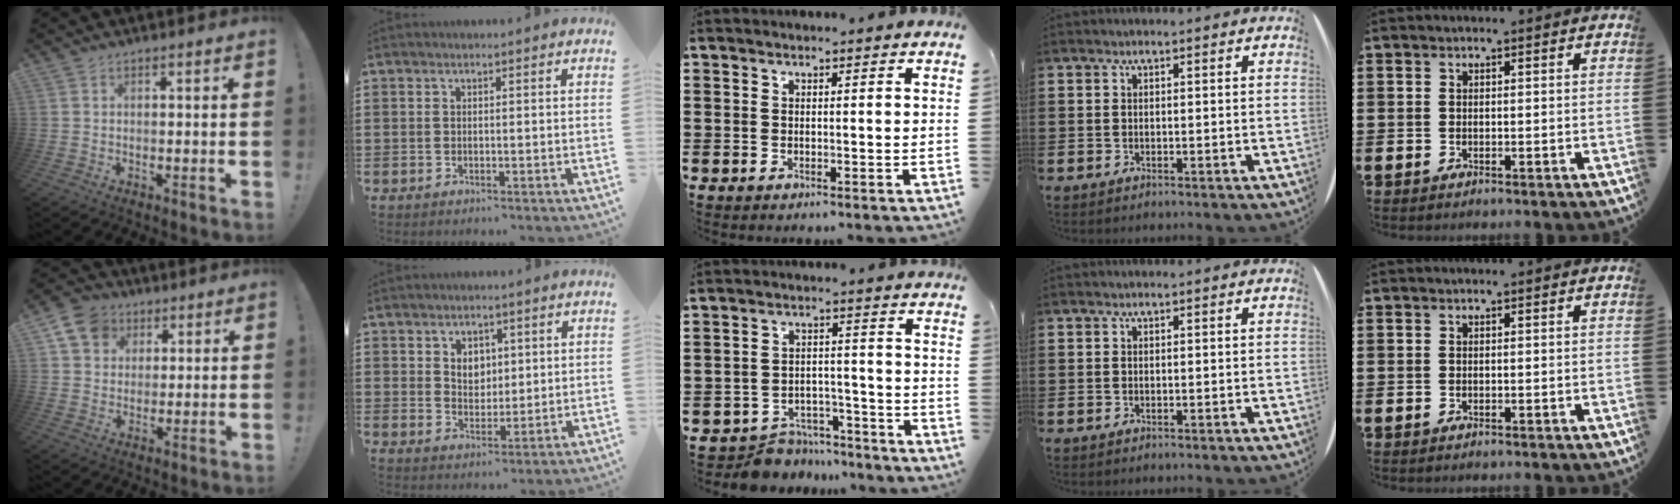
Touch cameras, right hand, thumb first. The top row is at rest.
{"thumb": {"total": 9.7, "force": [4.0, 8.1, 3.4], "torque": [-0.050, -0.015, 0.080]}, "index": {"total": 3.7, "force": [1.6, 3.0, 1.4], "torque": [-0.031, 0.008, 0.025]}, "middle": {"total": 5.3, "force": [-5.2, 1.0, 0.0], "torque": [-0.002, 0.016, -0.106]}}